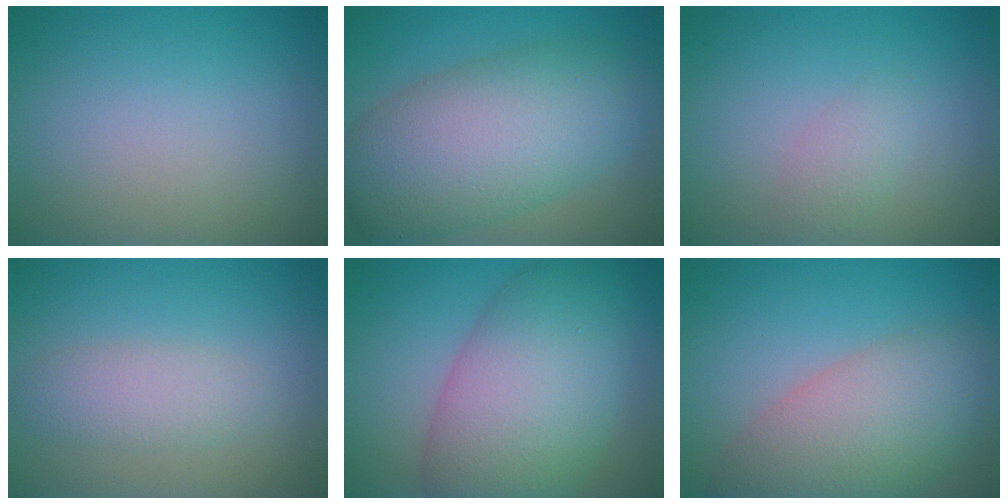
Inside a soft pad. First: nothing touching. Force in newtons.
{"total": 10.5, "press": 10.5, "slide": 0.2}
{"total": 1.6, "press": 1.6, "slide": 0.0}
{"total": 2.6, "press": 2.6, "slide": 0.1}
{"total": 10.8, "press": 10.8, "slide": 0.3}
{"total": 8.1, "press": 8.1, "slide": 0.5}